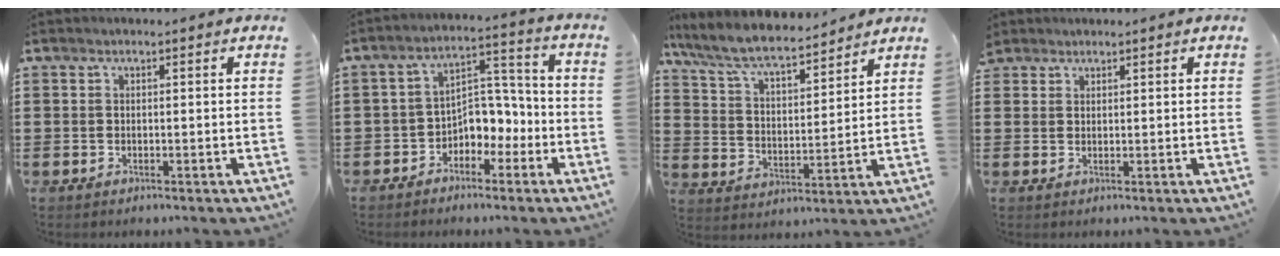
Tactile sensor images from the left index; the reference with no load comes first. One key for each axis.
{"total": 5.2, "fx": -2.9, "fy": 3.7, "fz": 2.2, "tx": -0.047, "ty": 0.010, "tz": -0.058}
{"total": 8.1, "fx": 7.2, "fy": 1.3, "fz": 3.4, "tx": -0.094, "ty": -0.036, "tz": 0.125}
{"total": 1.7, "fx": 1.5, "fy": 0.8, "fz": 0.0, "tx": -0.003, "ty": 0.004, "tz": 0.031}